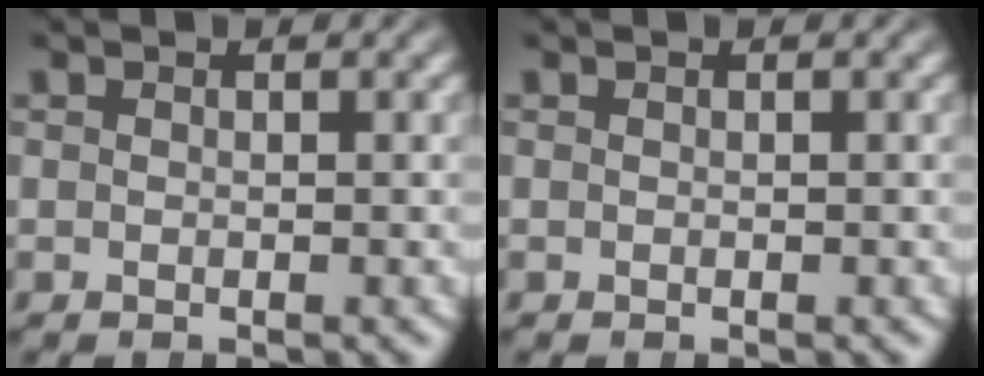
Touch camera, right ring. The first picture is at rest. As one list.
[{"total": 0.0}]